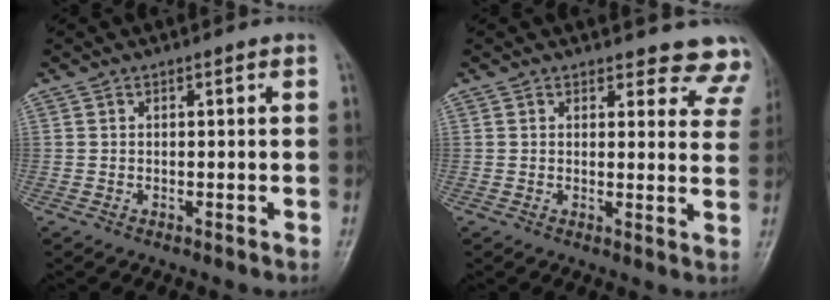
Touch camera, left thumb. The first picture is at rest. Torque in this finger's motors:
{"motor_torque": [0.00, -0.02, -0.27, -0.06, 0.04]}